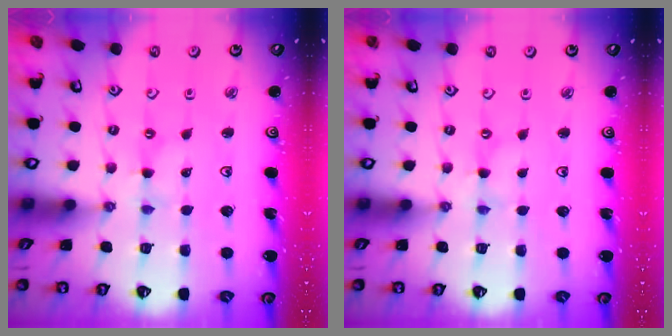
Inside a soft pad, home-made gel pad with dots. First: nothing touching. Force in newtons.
{"total": 0.0}